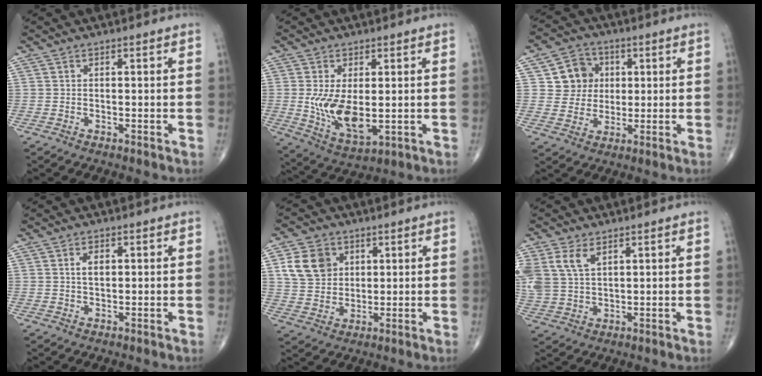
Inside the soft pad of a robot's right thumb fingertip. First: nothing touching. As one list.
[{"total": 10.6, "force": [-0.2, 5.2, 9.2], "torque": [-0.166, -0.024, 0.013]}, {"total": 8.4, "force": [2.0, 7.7, 2.6], "torque": [-0.003, 0.000, 0.033]}, {"total": 2.5, "force": [0.6, 1.5, 1.9], "torque": [-0.027, -0.001, 0.011]}, {"total": 9.6, "force": [3.2, 7.7, 4.6], "torque": [-0.062, -0.007, 0.065]}, {"total": 8.5, "force": [3.9, 5.1, 5.5], "torque": [-0.124, -0.001, 0.087]}]